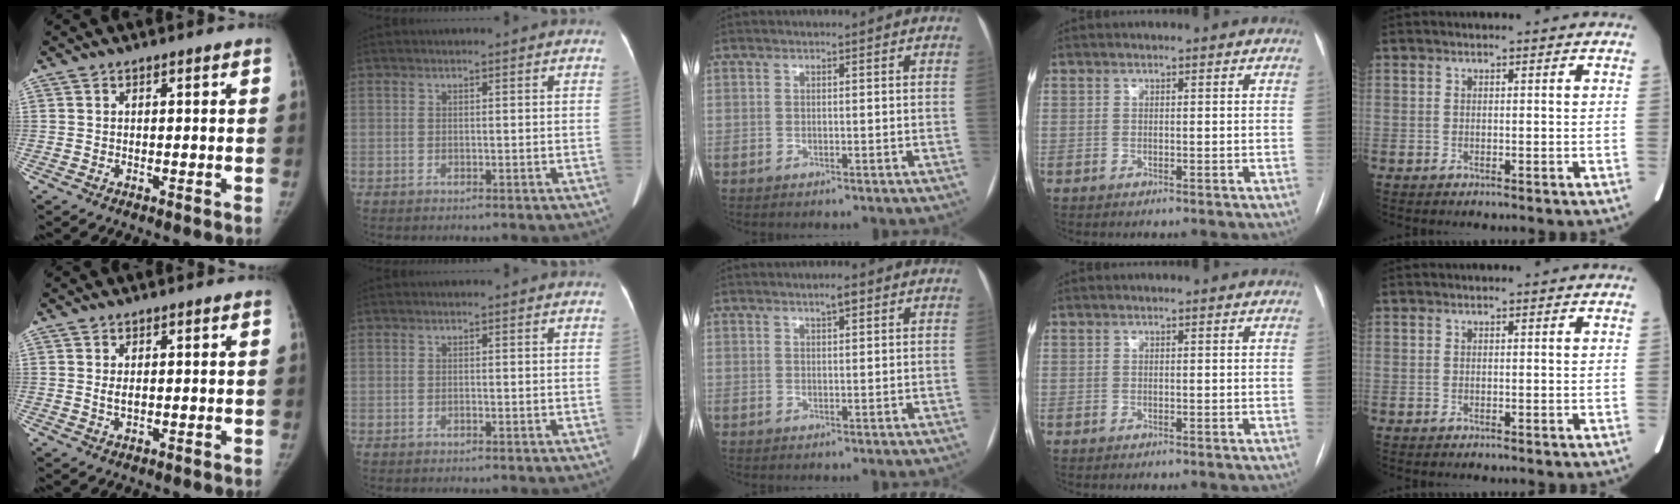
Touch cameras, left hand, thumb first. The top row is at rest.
{"thumb": {"total": 1.8, "force": [0.4, 1.1, 1.3], "torque": [-0.021, -0.005, 0.009]}, "middle": {"total": 1.7, "force": [1.0, 0.4, 1.3], "torque": [-0.022, 0.003, 0.016]}}